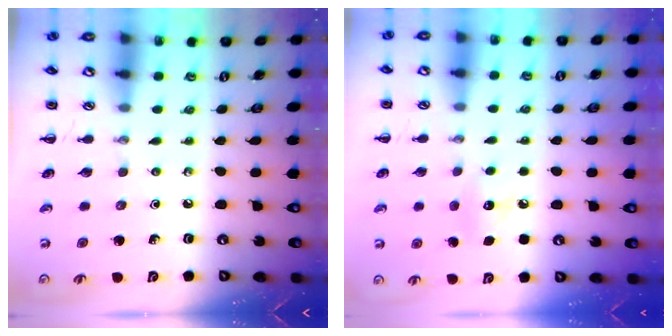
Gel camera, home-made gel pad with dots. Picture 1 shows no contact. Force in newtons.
{"total": 7.6, "press": 7.3, "slide": 2.2}